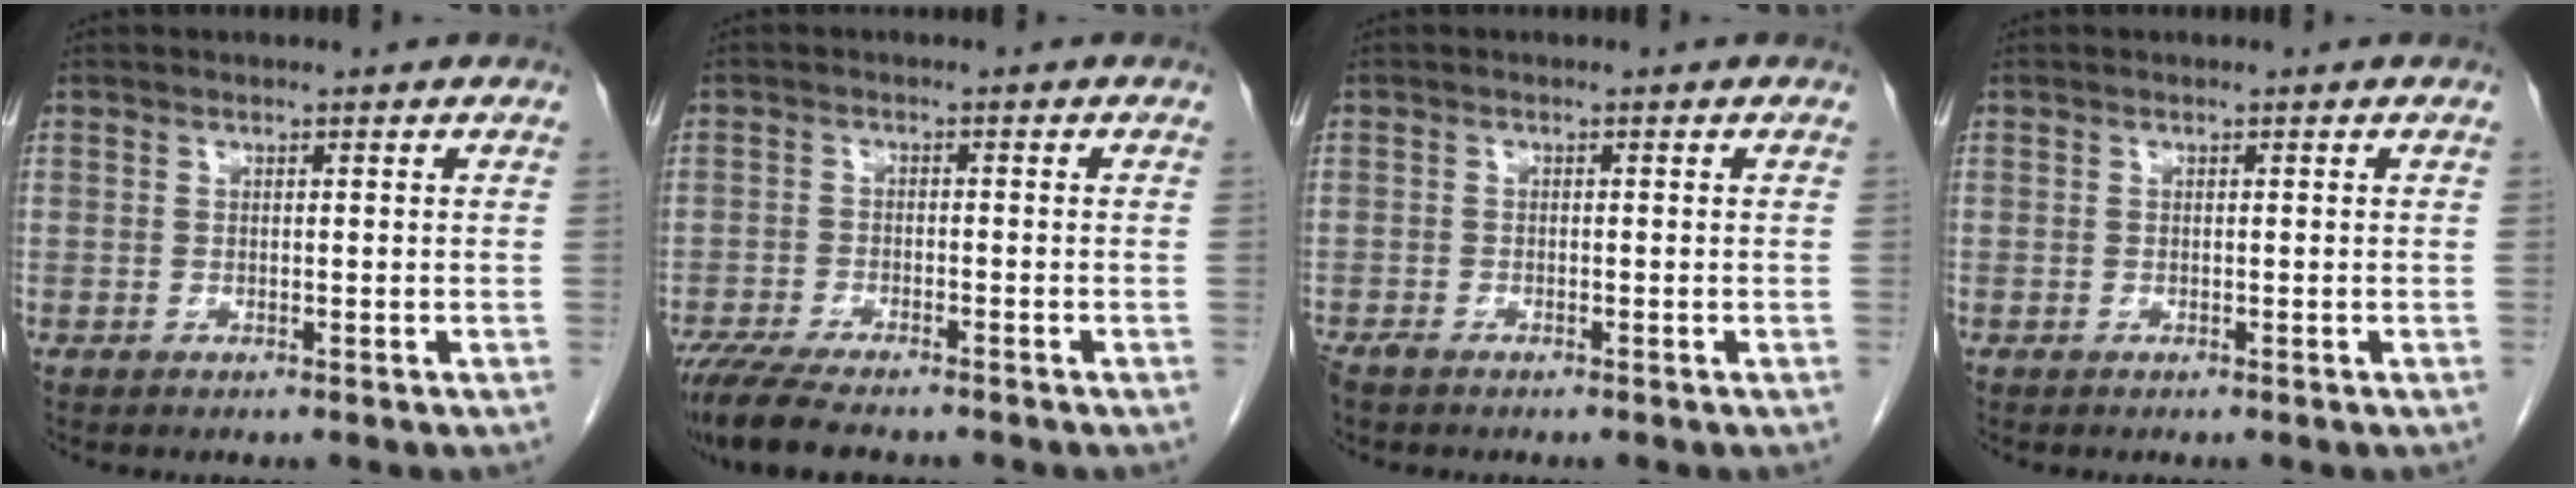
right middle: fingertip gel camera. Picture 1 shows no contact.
{"total": 10.1, "force": [-8.4, 1.9, 5.2], "torque": [-0.089, -0.020, -0.137]}
{"total": 2.0, "force": [-1.6, 0.6, 0.9], "torque": [-0.020, -0.006, -0.025]}
{"total": 0.0}